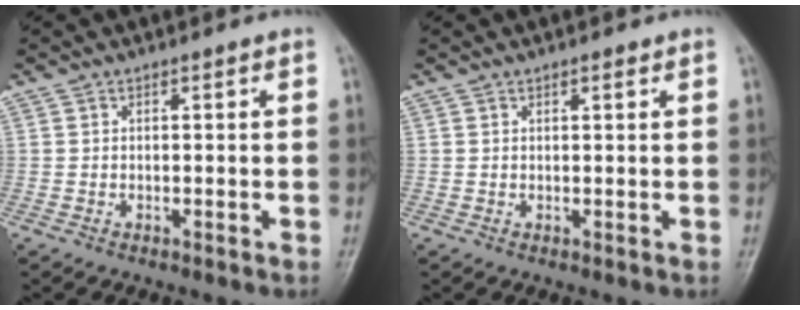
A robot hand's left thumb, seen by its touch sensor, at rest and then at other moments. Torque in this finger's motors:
{"motor_torque": [-0.49, -0.21, -0.30, 0.24, -0.03]}